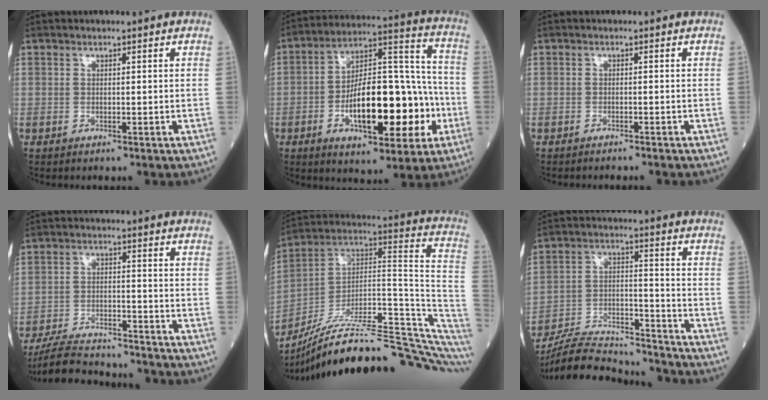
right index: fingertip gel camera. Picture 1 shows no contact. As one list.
[{"total": 20.9, "force": [-5.2, 8.1, 18.5], "torque": [-0.308, 0.030, -0.073]}, {"total": 3.4, "force": [-3.0, 0.9, 1.2], "torque": [-0.021, -0.005, -0.039]}, {"total": 14.4, "force": [-13.2, 3.0, 4.7], "torque": [-0.090, 0.007, -0.212]}, {"total": 29.0, "force": [-21.4, 4.7, 19.0], "torque": [-0.236, 0.036, -0.333]}, {"total": 20.0, "force": [-18.9, 3.1, 5.9], "torque": [-0.146, -0.001, -0.307]}]